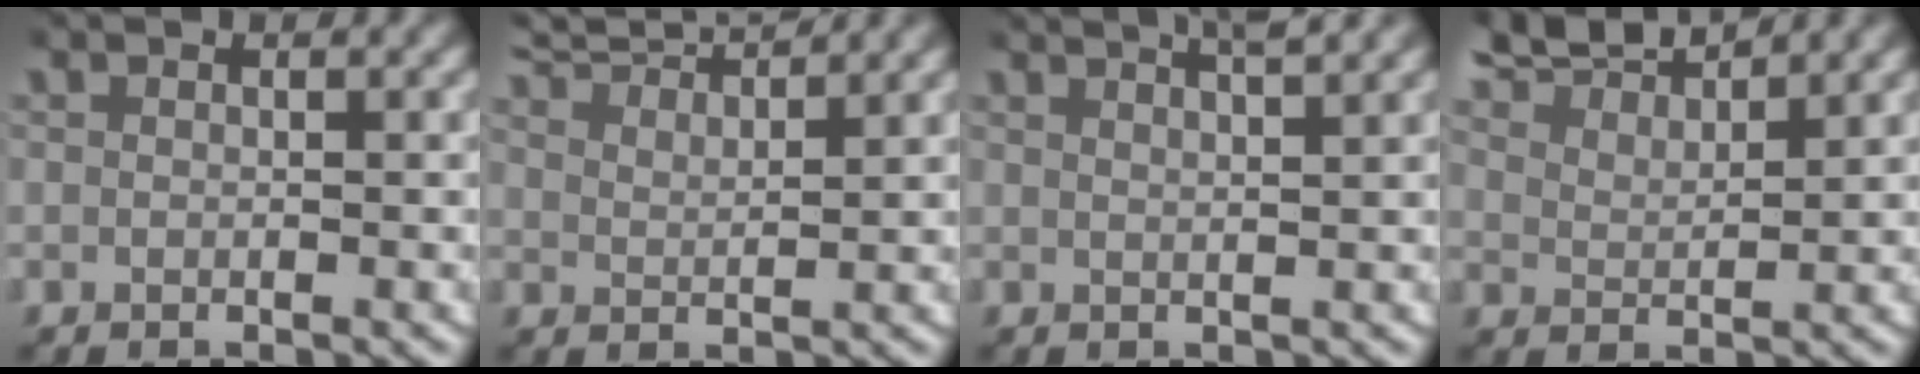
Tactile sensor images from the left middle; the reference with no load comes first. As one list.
[{"total": 6.6, "force": [6.0, 1.3, 2.2], "torque": [-0.042, 0.016, 0.097]}, {"total": 5.6, "force": [4.2, 1.9, 3.2], "torque": [-0.045, 0.014, 0.061]}, {"total": 6.2, "force": [5.6, 1.4, 2.3], "torque": [-0.058, 0.010, 0.094]}]